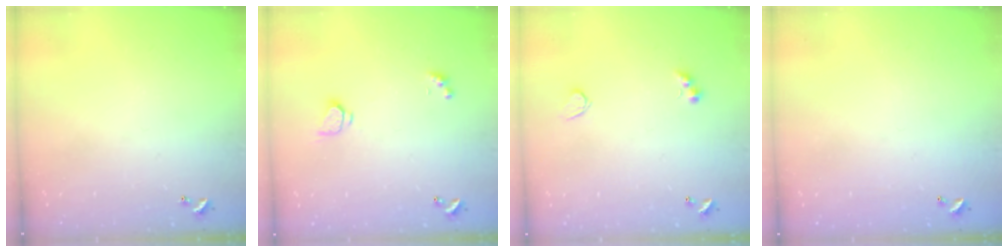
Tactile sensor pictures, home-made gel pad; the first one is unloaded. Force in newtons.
{"total": 1.6, "press": 1.6, "slide": 0.3}
{"total": 2.8, "press": 2.6, "slide": 0.9}
{"total": 2.7, "press": 2.7, "slide": 0.1}